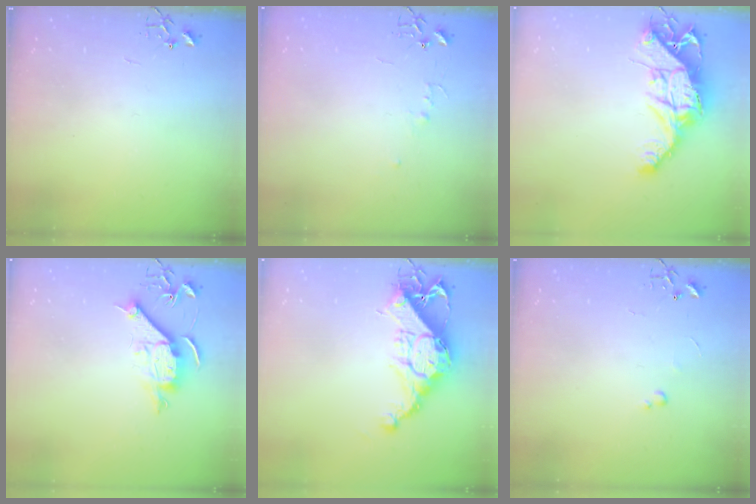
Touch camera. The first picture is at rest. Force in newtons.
{"total": 3.9, "press": 3.9, "slide": 0.4}
{"total": 16.1, "press": 16.0, "slide": 1.6}
{"total": 10.4, "press": 10.4, "slide": 0.9}
{"total": 15.7, "press": 15.7, "slide": 1.1}
{"total": 2.4, "press": 2.3, "slide": 0.4}